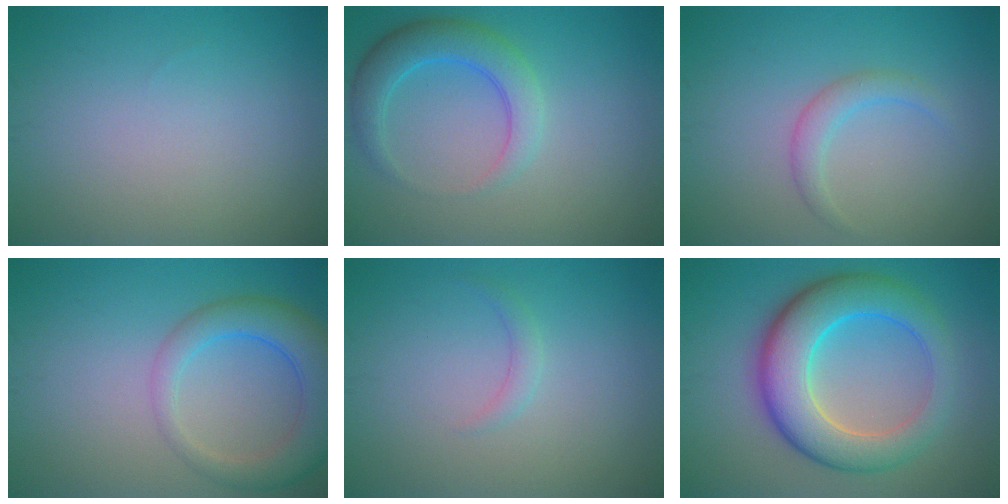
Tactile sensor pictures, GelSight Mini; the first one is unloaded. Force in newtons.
{"total": 4.3, "press": 4.3, "slide": 0.2}
{"total": 1.9, "press": 1.9, "slide": 0.1}
{"total": 5.5, "press": 5.5, "slide": 0.3}
{"total": 1.1, "press": 1.1, "slide": 0.0}
{"total": 8.9, "press": 8.9, "slide": 0.1}